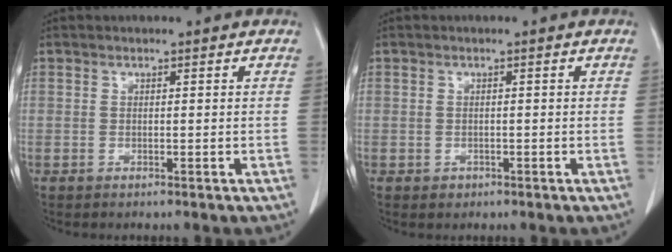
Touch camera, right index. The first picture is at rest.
{"total": 1.0, "force": [-0.5, 0.9, 0.2], "torque": [-0.002, 0.003, -0.004]}